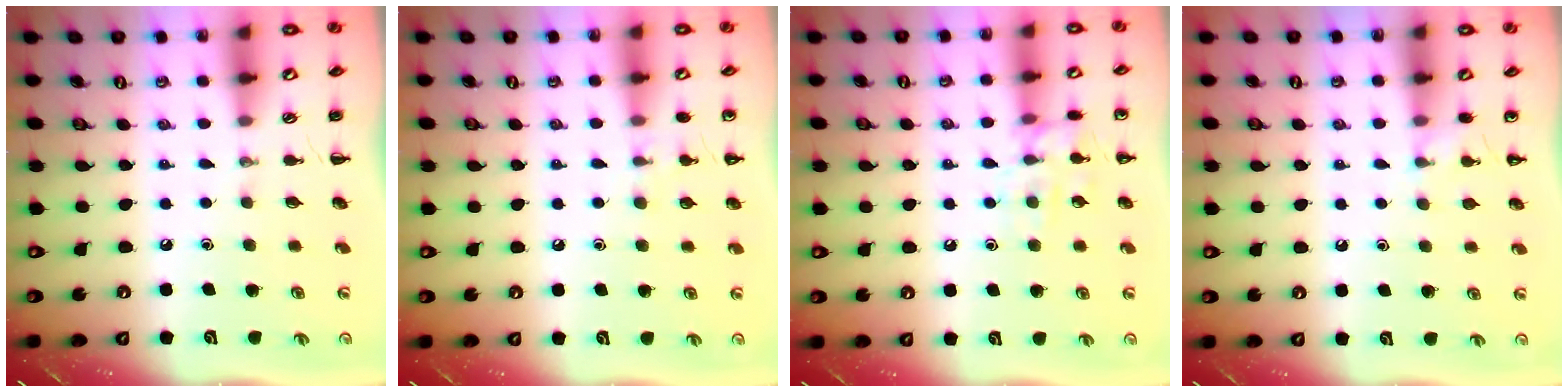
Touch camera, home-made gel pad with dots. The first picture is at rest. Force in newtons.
{"total": 6.8, "press": 6.4, "slide": 2.1}
{"total": 9.4, "press": 9.4, "slide": 1.1}
{"total": 4.1, "press": 4.0, "slide": 1.0}